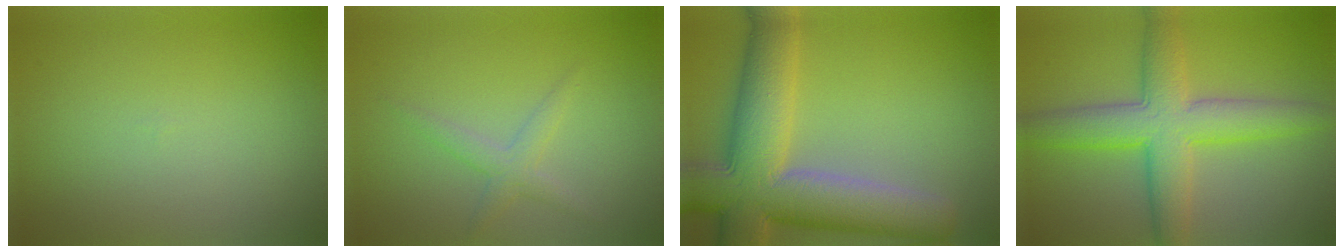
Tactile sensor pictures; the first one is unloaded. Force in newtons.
{"total": 1.9, "press": 1.9, "slide": 0.1}
{"total": 12.2, "press": 12.1, "slide": 1.1}
{"total": 7.4, "press": 7.4, "slide": 0.1}